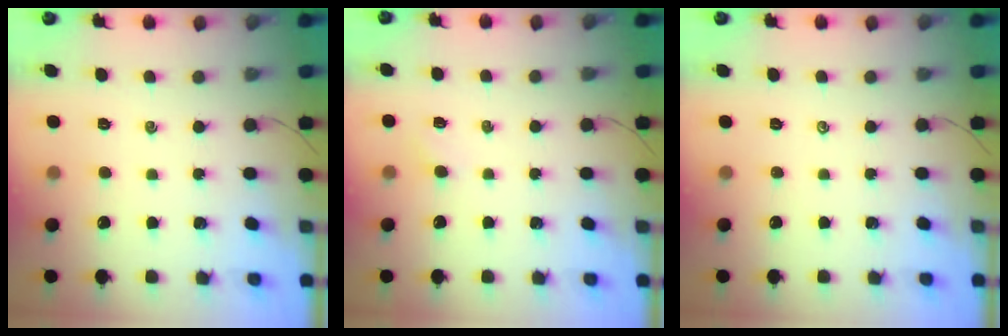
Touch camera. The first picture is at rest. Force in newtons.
{"total": 1.3, "press": 1.2, "slide": 0.5}
{"total": 0.0}